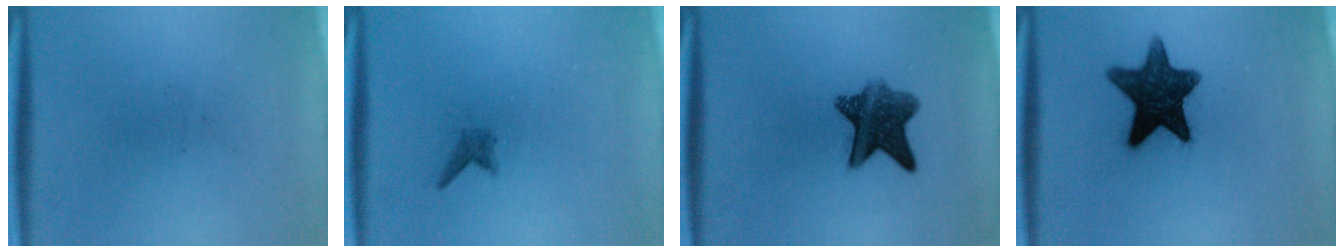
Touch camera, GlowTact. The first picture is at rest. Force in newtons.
{"total": 1.0}
{"total": 8.4}
{"total": 12.7}